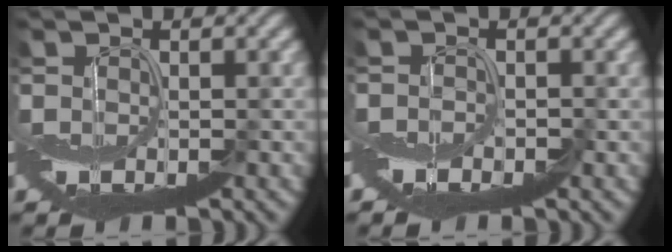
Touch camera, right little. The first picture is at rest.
{"total": 1.5, "force": [-1.3, 0.5, 0.4], "torque": [-0.005, -0.003, -0.030]}